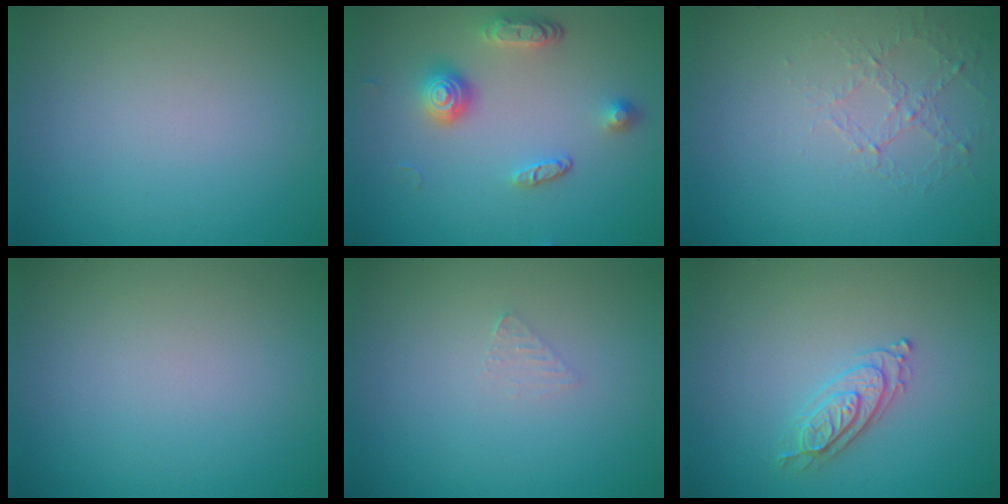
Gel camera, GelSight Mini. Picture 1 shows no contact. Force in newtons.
{"total": 3.7, "press": 2.9, "slide": 2.2}
{"total": 1.1, "press": 0.5, "slide": 1.0}
{"total": 0.0}
{"total": 0.8, "press": 0.8, "slide": 0.1}
{"total": 2.2, "press": 2.2, "slide": 0.4}